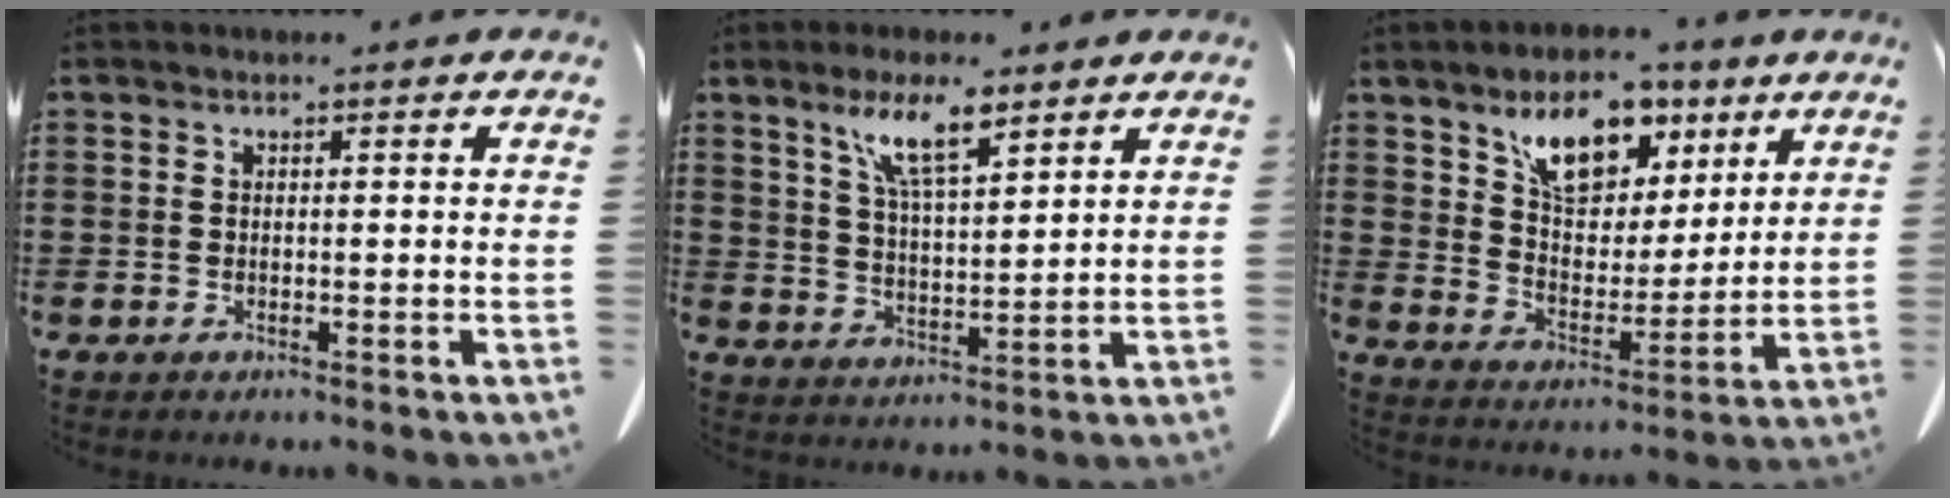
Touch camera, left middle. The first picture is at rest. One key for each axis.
{"total": 8.3, "fx": 5.5, "fy": 1.9, "fz": 5.9, "tx": -0.121, "ty": -0.006, "tz": 0.094}
{"total": 10.1, "fx": 6.3, "fy": 5.8, "fz": 5.4, "tx": -0.102, "ty": -0.010, "tz": 0.110}